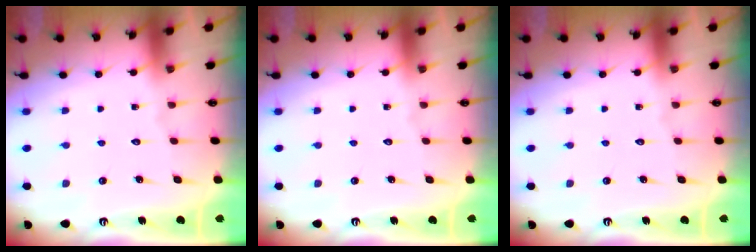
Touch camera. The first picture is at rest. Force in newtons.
{"total": 0.0}
{"total": 0.0}